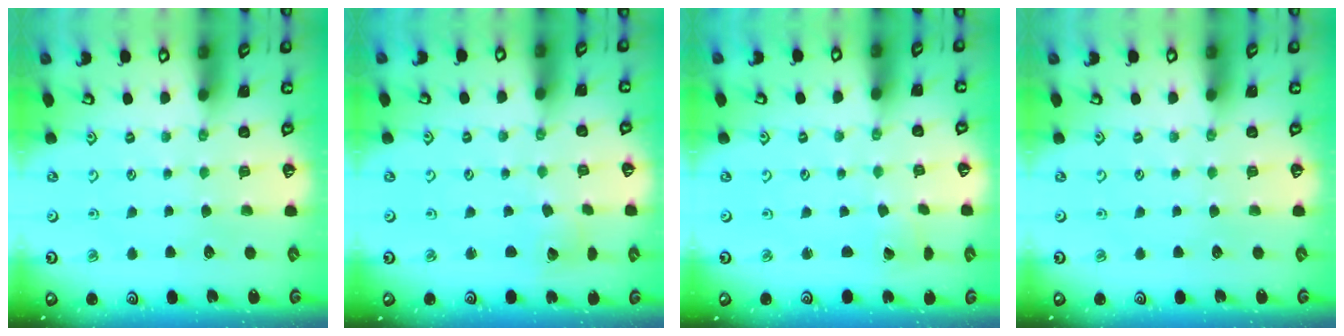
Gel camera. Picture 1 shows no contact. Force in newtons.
{"total": 2.2, "press": 2.2, "slide": 0.3}
{"total": 1.4, "press": 1.4, "slide": 0.1}
{"total": 0.0}